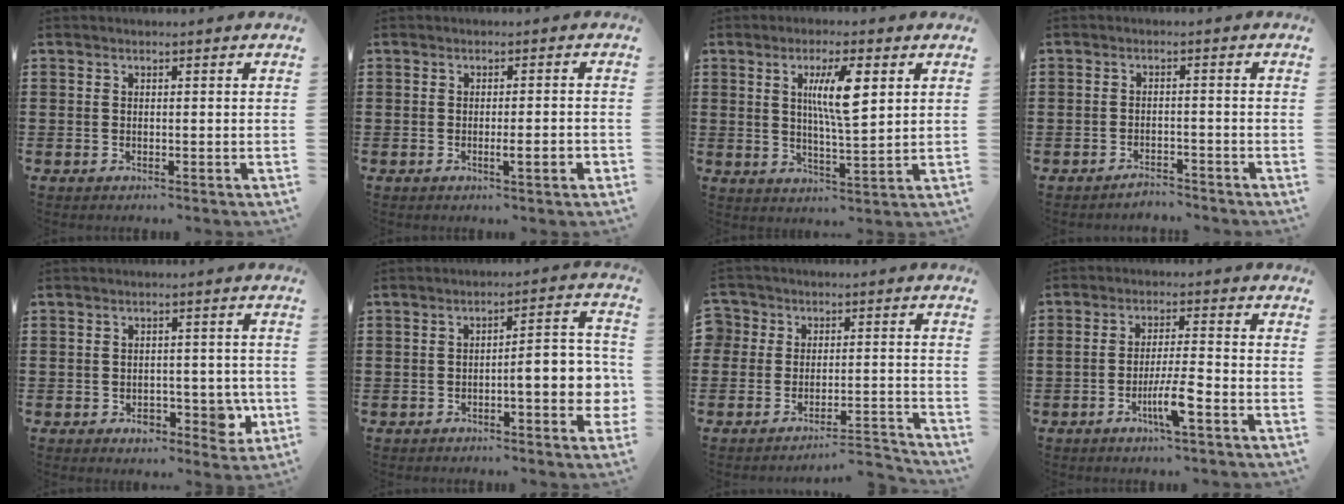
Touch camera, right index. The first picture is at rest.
{"total": 2.8, "force": [-0.9, 0.2, 2.6], "torque": [-0.043, -0.006, -0.016]}
{"total": 7.7, "force": [2.5, 1.5, 7.1], "torque": [-0.135, 0.003, 0.037]}
{"total": 2.2, "force": [-2.2, 0.1, 0.0], "torque": [-0.006, 0.003, -0.047]}
{"total": 5.4, "force": [-1.7, 3.7, 3.6], "torque": [-0.047, 0.006, -0.031]}
{"total": 7.4, "force": [-2.2, 2.0, 6.7], "torque": [-0.087, -0.007, -0.041]}
{"total": 4.2, "force": [-4.0, 1.5, 0.1], "torque": [-0.013, 0.008, -0.087]}
{"total": 6.0, "force": [-2.7, 0.4, 5.4], "torque": [-0.100, -0.012, -0.050]}